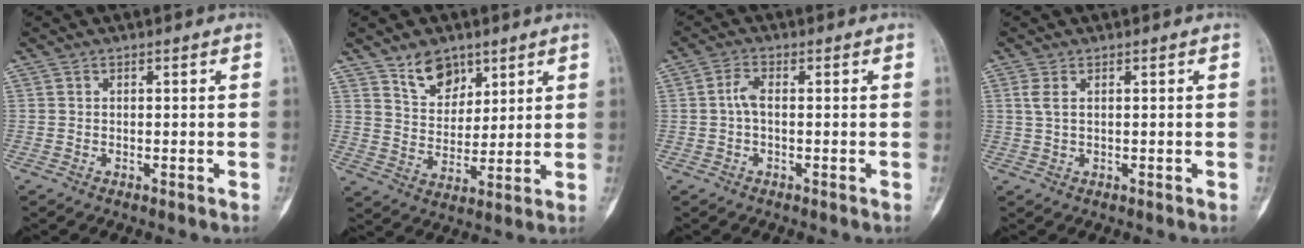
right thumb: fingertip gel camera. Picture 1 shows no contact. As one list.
[{"total": 8.0, "force": [5.4, 5.0, 3.3], "torque": [-0.026, -0.039, 0.102]}, {"total": 2.7, "force": [-0.1, 1.2, 2.4], "torque": [-0.054, 0.005, -0.007]}, {"total": 2.1, "force": [0.6, 0.8, 1.8], "torque": [-0.047, 0.004, 0.015]}]